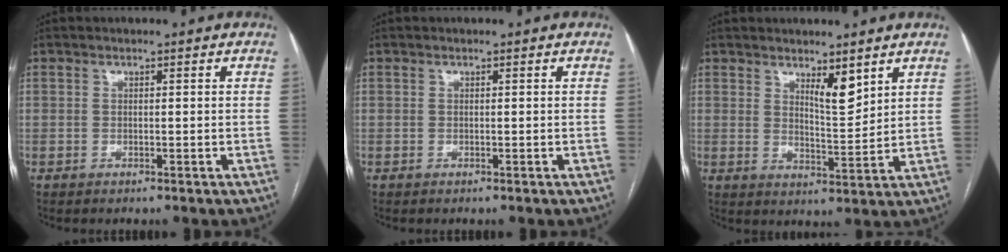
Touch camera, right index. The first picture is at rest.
{"total": 0.0}
{"total": 4.8, "force": [3.2, 1.1, 3.4], "torque": [-0.063, -0.013, 0.059]}